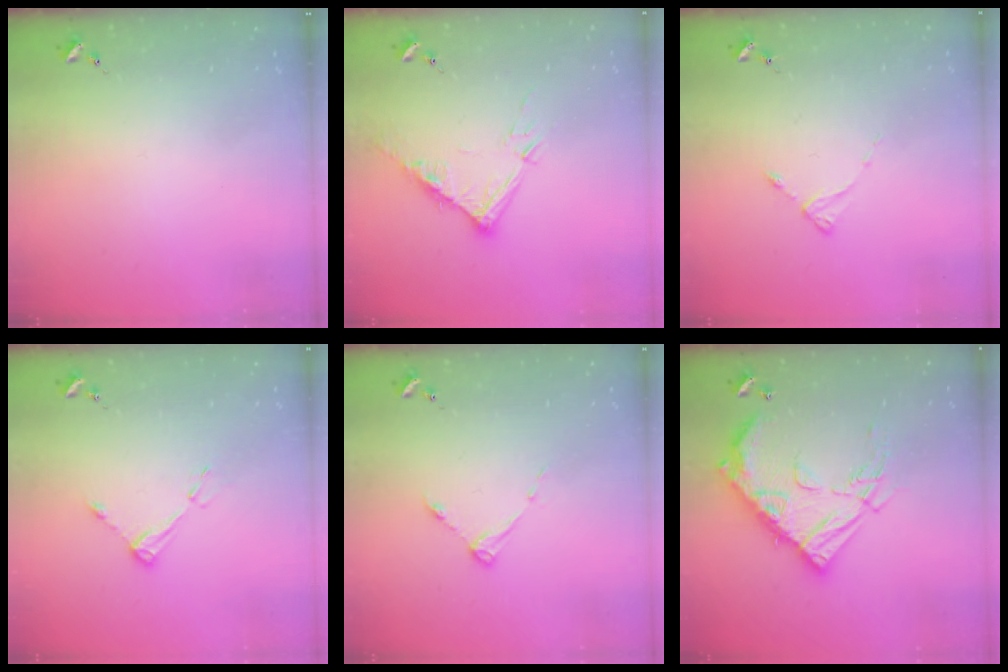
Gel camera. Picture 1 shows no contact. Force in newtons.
{"total": 12.1, "press": 12.1, "slide": 1.2}
{"total": 2.5, "press": 2.5, "slide": 0.3}
{"total": 6.0, "press": 5.9, "slide": 0.6}
{"total": 4.3, "press": 4.3, "slide": 0.6}
{"total": 21.3, "press": 21.2, "slide": 2.1}